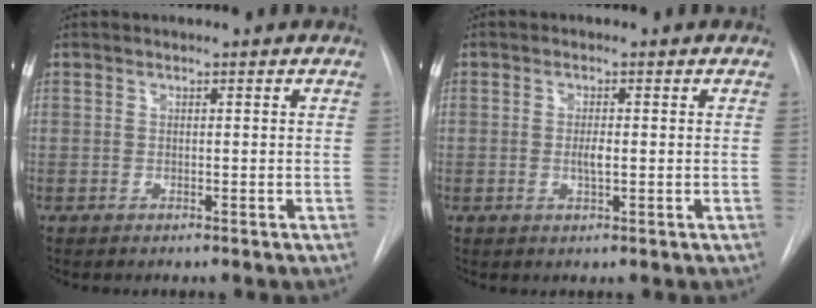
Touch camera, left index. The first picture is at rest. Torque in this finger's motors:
{"motor_torque": [0.50, 0.14, 0.02, 0.01]}